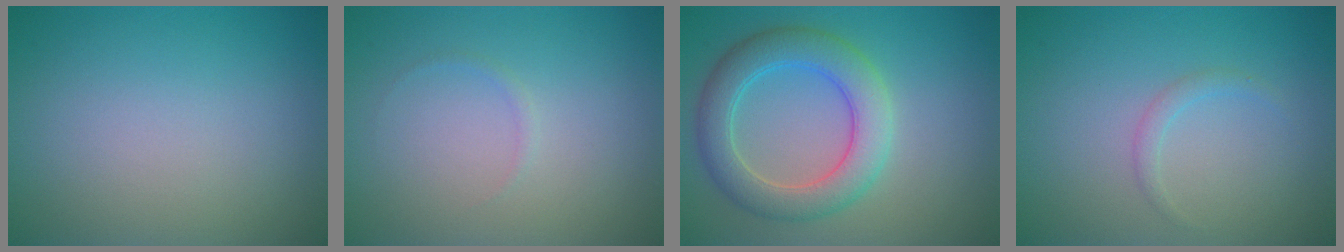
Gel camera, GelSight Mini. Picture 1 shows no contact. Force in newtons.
{"total": 1.2, "press": 1.2, "slide": 0.2}
{"total": 5.4, "press": 5.3, "slide": 0.3}
{"total": 1.0, "press": 1.0, "slide": 0.0}